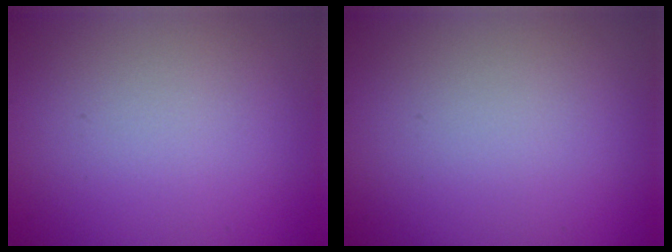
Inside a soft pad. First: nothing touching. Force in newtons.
{"total": 0.0}